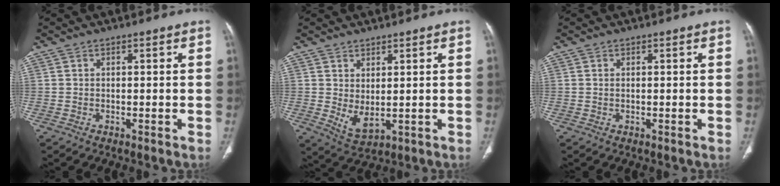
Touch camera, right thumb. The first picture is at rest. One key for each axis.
{"total": 4.7, "fx": 0.7, "fy": 2.2, "fz": 4.1, "tx": -0.070, "ty": -0.015, "tz": 0.028}
{"total": 0.0}